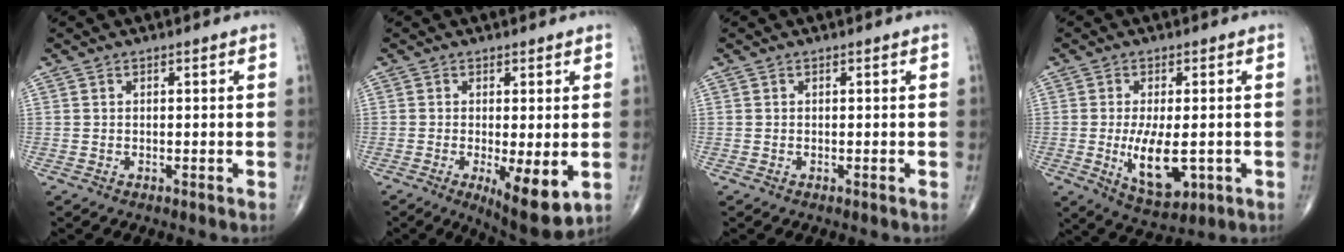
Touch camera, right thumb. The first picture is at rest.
{"total": 9.2, "force": [-2.2, 2.7, 8.5], "torque": [-0.127, -0.026, -0.027]}
{"total": 0.0}
{"total": 9.8, "force": [-1.7, 4.3, 8.6], "torque": [-0.140, -0.017, -0.018]}